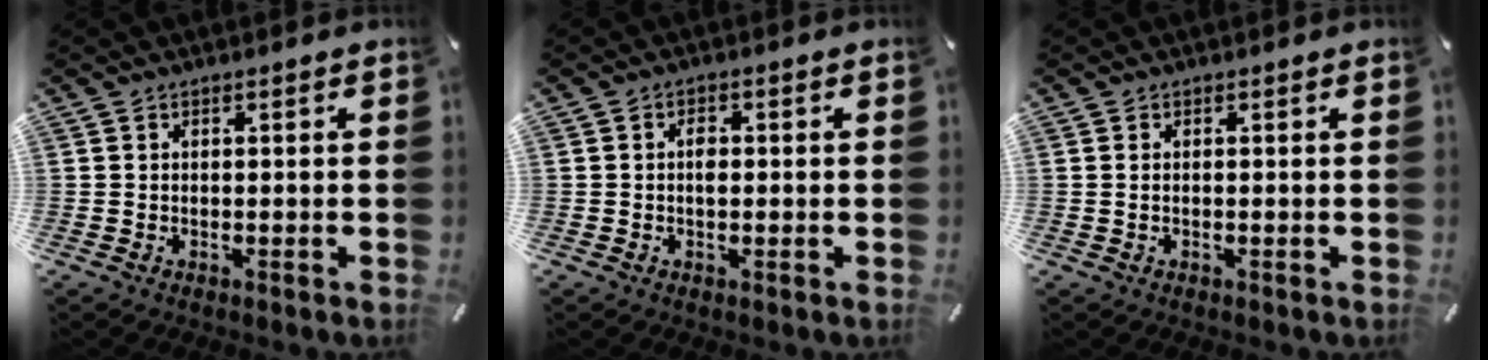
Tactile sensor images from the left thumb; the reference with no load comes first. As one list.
[{"total": 2.2, "force": [0.0, 1.3, 1.7], "torque": [-0.028, 0.000, -0.002]}, {"total": 1.0, "force": [0.0, 0.2, 1.0], "torque": [-0.019, -0.003, 0.001]}]